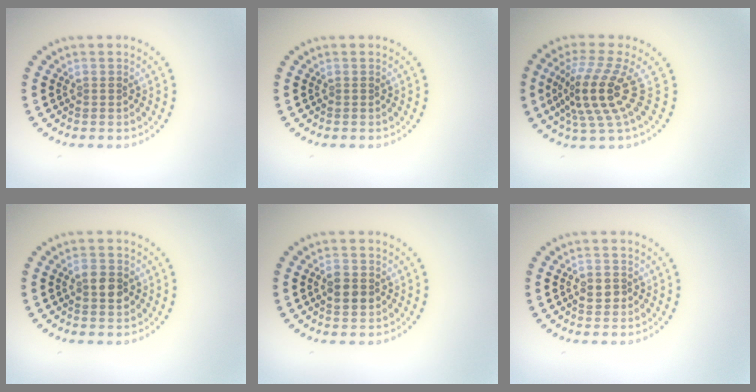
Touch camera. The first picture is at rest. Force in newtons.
{"total": 0.0}
{"total": 4.9, "press": 3.6, "slide": 3.3}
{"total": 2.5, "press": 2.5, "slide": 0.1}
{"total": 2.7, "press": 2.7, "slide": 0.1}
{"total": 1.7, "press": 1.7, "slide": 0.1}